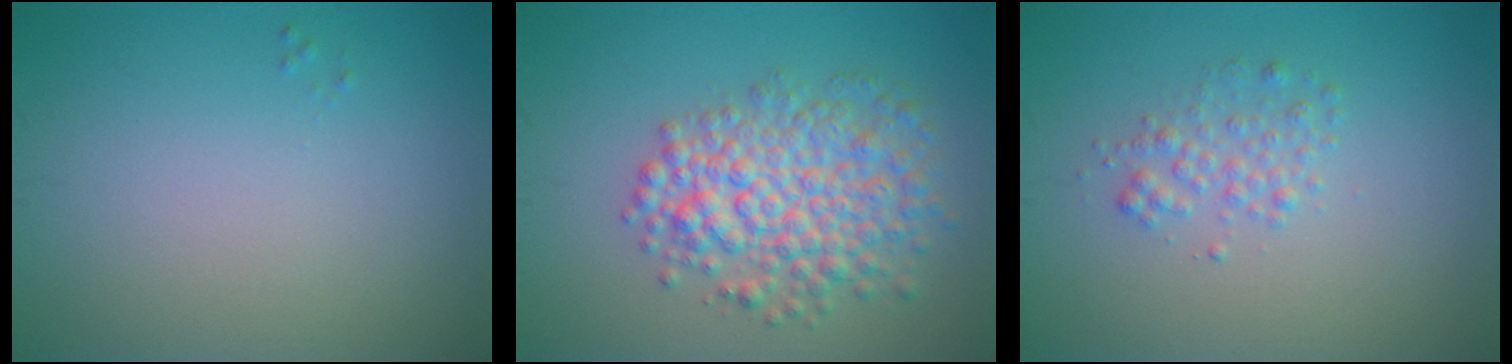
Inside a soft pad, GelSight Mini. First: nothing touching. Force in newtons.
{"total": 5.9, "press": 5.9, "slide": 0.2}
{"total": 1.7, "press": 1.7, "slide": 0.0}